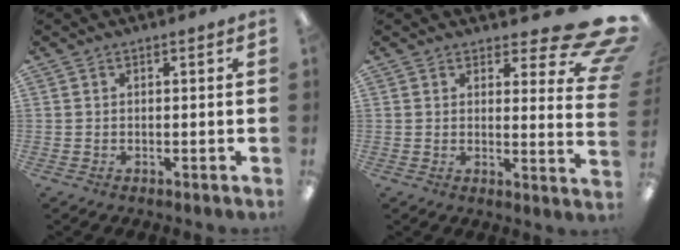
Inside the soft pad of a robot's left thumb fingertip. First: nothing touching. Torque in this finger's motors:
{"motor_torque": [1.57, 1.55, 0.02, 0.00, 0.01]}